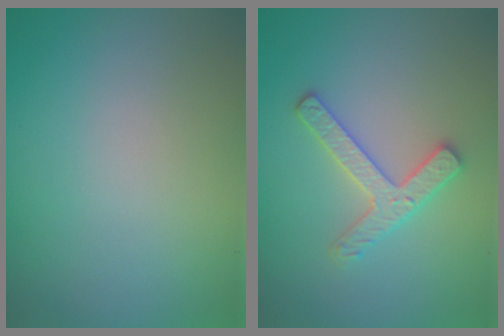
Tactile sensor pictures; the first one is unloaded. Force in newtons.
{"total": 2.7, "press": 2.6, "slide": 0.5}